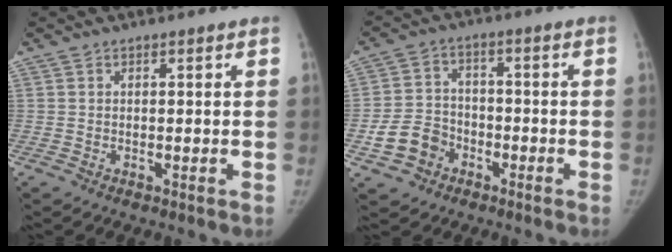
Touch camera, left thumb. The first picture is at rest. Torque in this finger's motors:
{"motor_torque": [-0.70, 1.27, 0.51, -0.08, 0.18]}